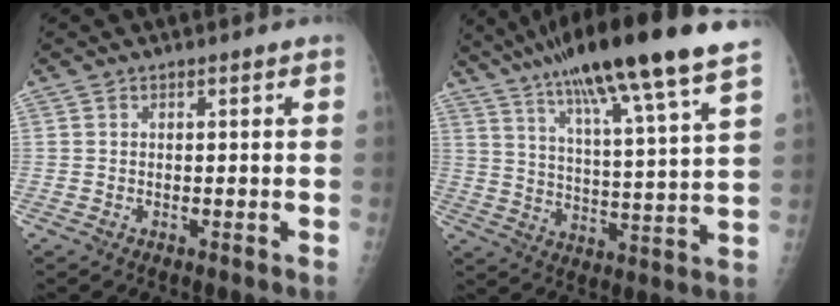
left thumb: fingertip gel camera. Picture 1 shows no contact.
{"total": 22.5, "force": [15.4, 2.2, 16.3], "torque": [-0.263, -0.031, 0.244]}